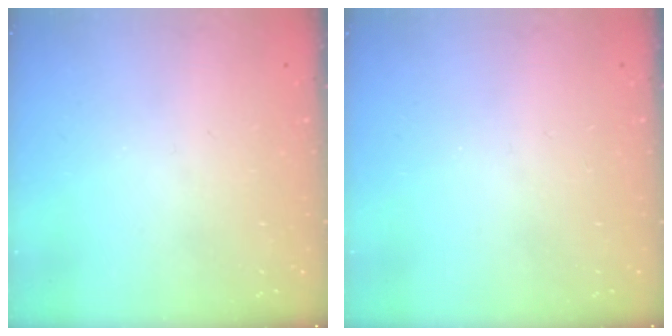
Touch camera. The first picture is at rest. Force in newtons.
{"total": 0.0}